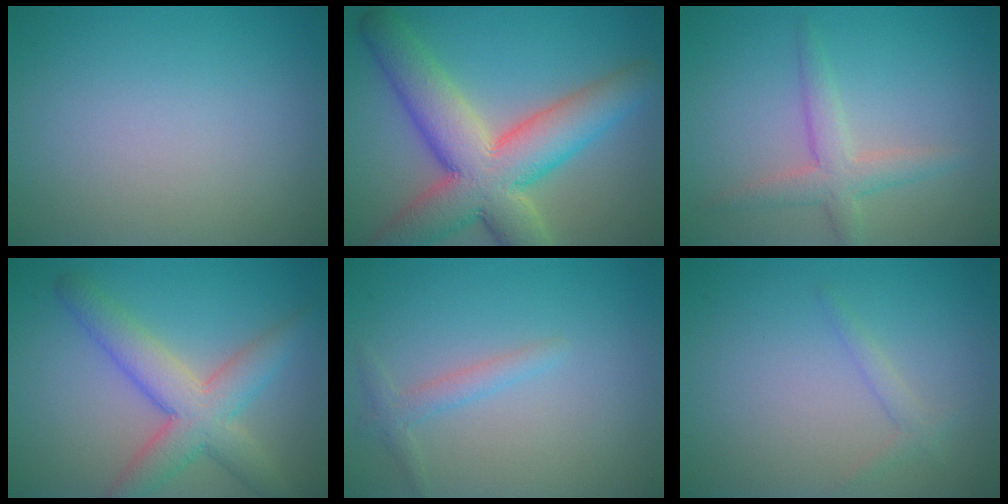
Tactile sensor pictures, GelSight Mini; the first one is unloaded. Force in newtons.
{"total": 10.7, "press": 10.7, "slide": 0.8}
{"total": 2.9, "press": 2.9, "slide": 0.2}
{"total": 5.9, "press": 5.9, "slide": 0.4}
{"total": 1.5, "press": 1.5, "slide": 0.1}
{"total": 1.1, "press": 1.1, "slide": 0.1}